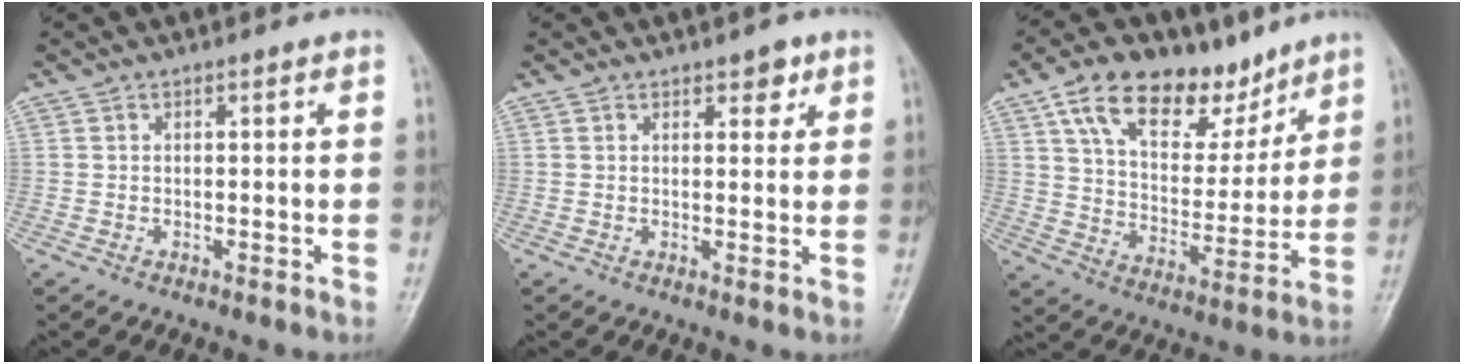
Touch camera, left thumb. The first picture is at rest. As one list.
[{"total": 2.8, "force": [1.7, 1.5, 1.6], "torque": [-0.004, -0.008, 0.023]}, {"total": 19.1, "force": [11.8, 10.5, 10.7], "torque": [-0.128, -0.041, 0.203]}]